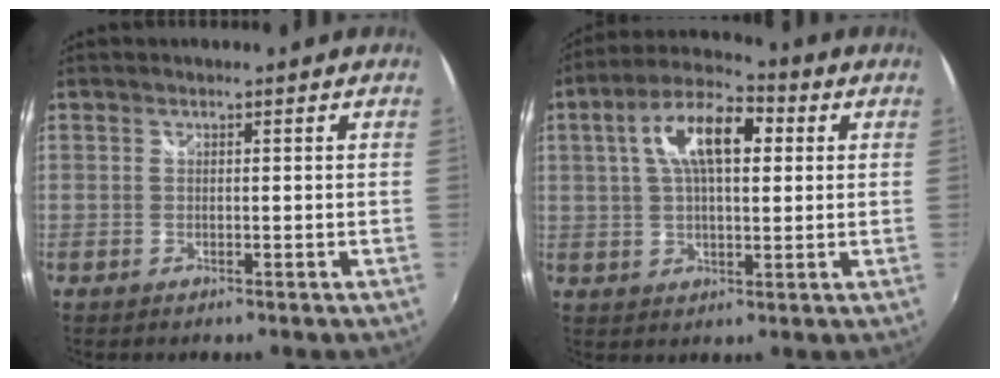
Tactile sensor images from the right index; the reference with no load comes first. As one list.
[{"total": 12.3, "force": [3.2, 5.5, 10.5], "torque": [-0.189, 0.029, 0.048]}]